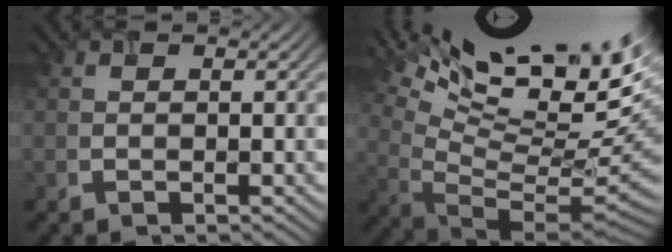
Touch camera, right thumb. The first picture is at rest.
{"total": 17.3, "force": [9.1, 5.6, 13.6], "torque": [-0.192, 0.033, 0.178]}